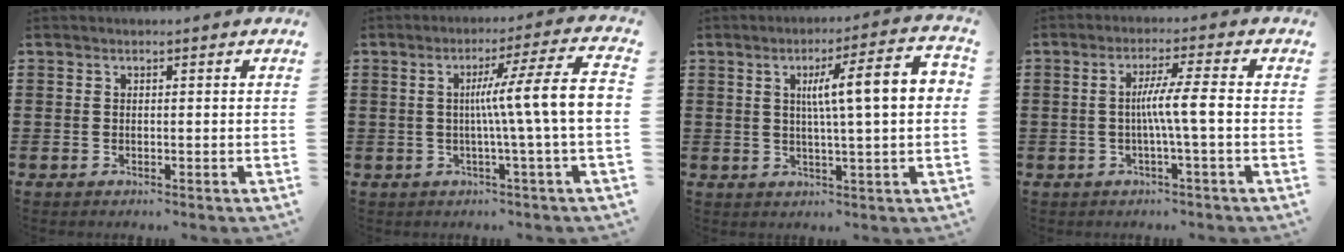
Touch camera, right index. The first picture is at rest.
{"total": 9.8, "force": [0.0, -0.6, 9.8], "torque": [-0.170, -0.008, -0.010]}
{"total": 9.7, "force": [1.6, 0.7, 9.5], "torque": [-0.170, 0.001, 0.018]}
{"total": 5.5, "force": [-0.7, -0.4, 5.4], "torque": [-0.100, -0.006, -0.018]}